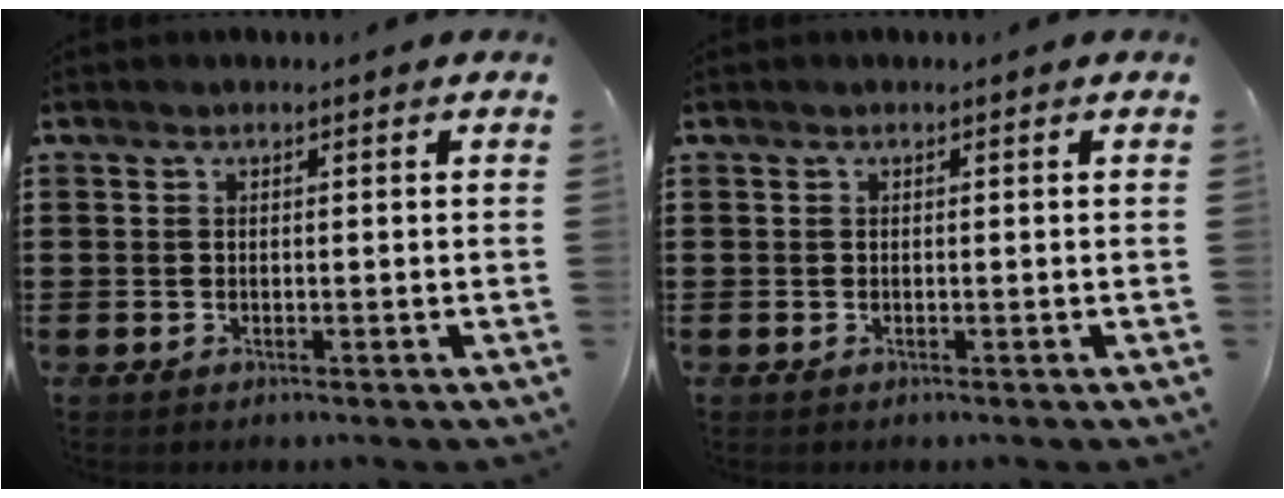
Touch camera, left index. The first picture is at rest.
{"total": 0.0}